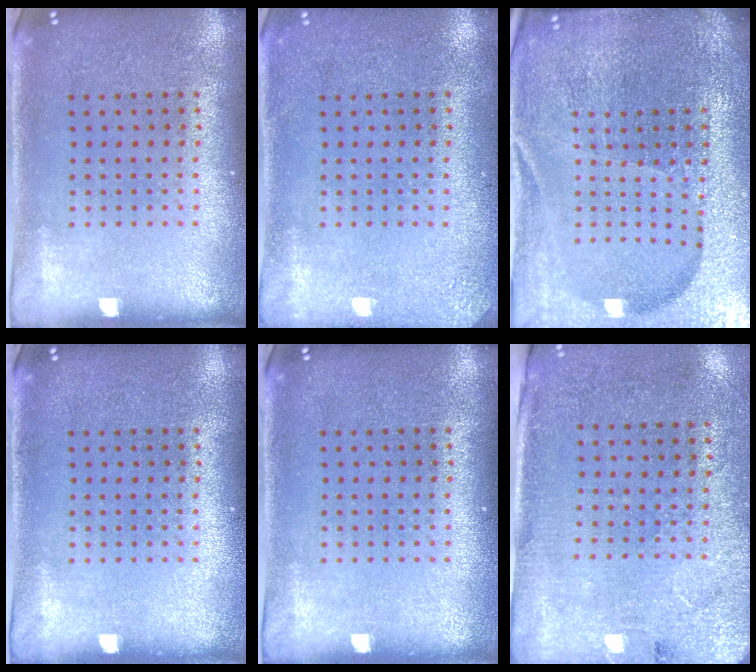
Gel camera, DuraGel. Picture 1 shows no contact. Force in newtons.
{"total": 1.9, "press": 1.9, "slide": 0.2}
{"total": 5.2, "press": 4.8, "slide": 2.0}
{"total": 0.0}
{"total": 0.0}
{"total": 2.7, "press": 2.3, "slide": 1.4}